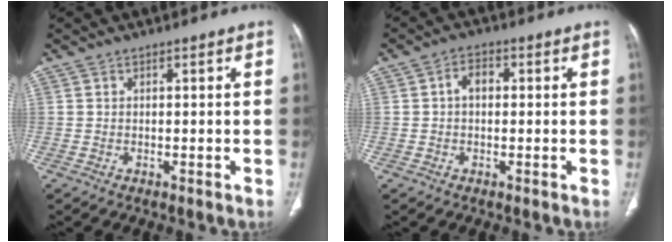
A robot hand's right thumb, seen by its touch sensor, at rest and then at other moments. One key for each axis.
{"total": 3.6, "fx": 0.3, "fy": 2.4, "fz": 2.7, "tx": -0.044, "ty": 0.015, "tz": 0.002}